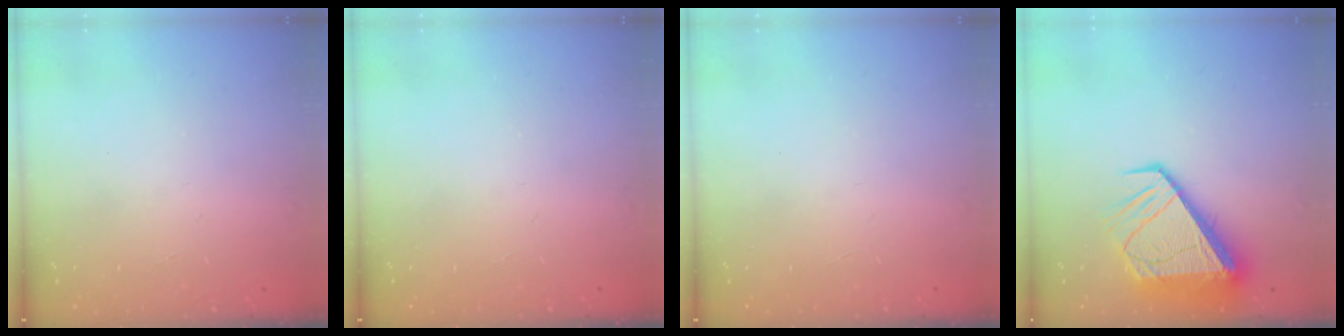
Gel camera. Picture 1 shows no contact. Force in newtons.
{"total": 0.0}
{"total": 0.0}
{"total": 16.0, "press": 15.9, "slide": 1.9}